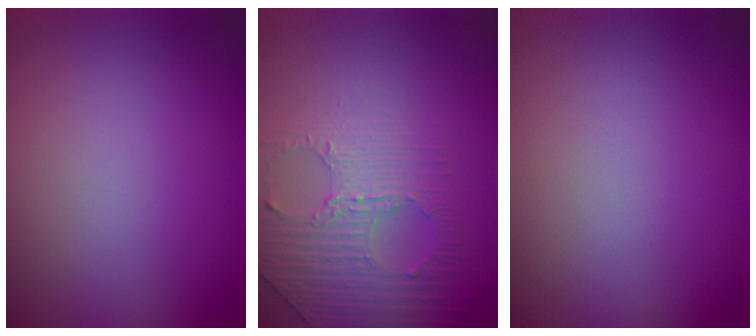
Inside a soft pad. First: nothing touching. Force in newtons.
{"total": 4.1, "press": 3.3, "slide": 2.5}
{"total": 0.0}